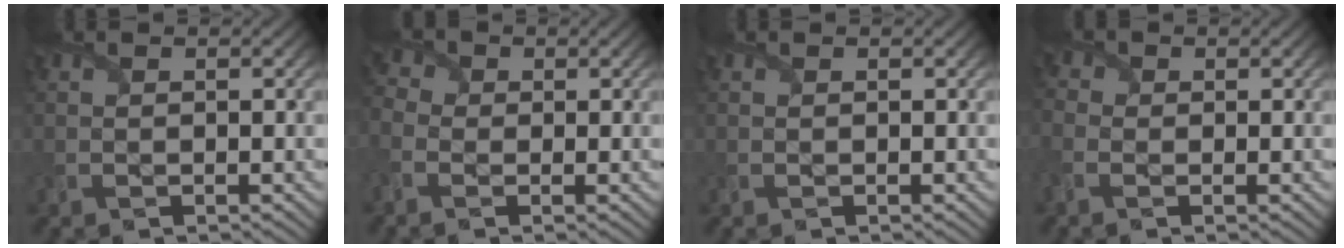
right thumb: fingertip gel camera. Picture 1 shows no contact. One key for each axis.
{"total": 3.7, "fx": -1.1, "fy": 2.9, "fz": 2.0, "tx": -0.067, "ty": 0.001, "tz": -0.028}
{"total": 0.0}
{"total": 3.1, "fx": -0.9, "fy": 2.5, "fz": 1.7, "tx": -0.060, "ty": -0.003, "tz": -0.025}